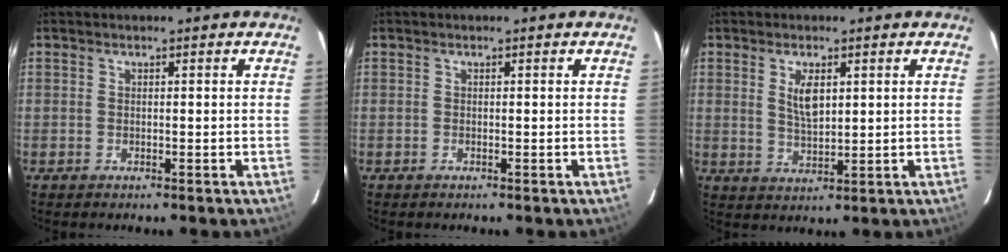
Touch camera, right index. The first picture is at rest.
{"total": 0.0}
{"total": 4.8, "force": [1.6, 2.1, 4.0], "torque": [-0.071, -0.002, 0.034]}